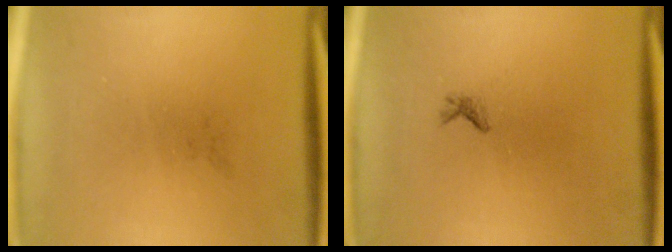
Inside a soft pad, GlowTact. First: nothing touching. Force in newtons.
{"total": 0.6}